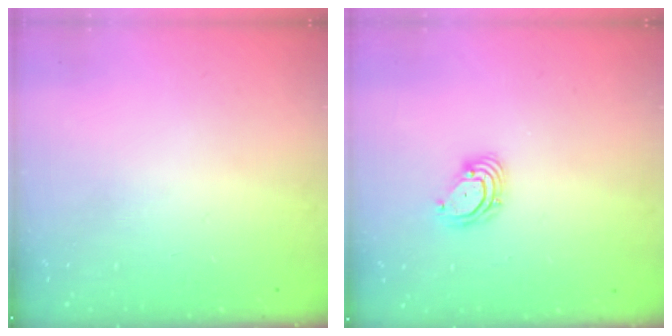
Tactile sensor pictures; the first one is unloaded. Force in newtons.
{"total": 3.9, "press": 3.9, "slide": 0.2}